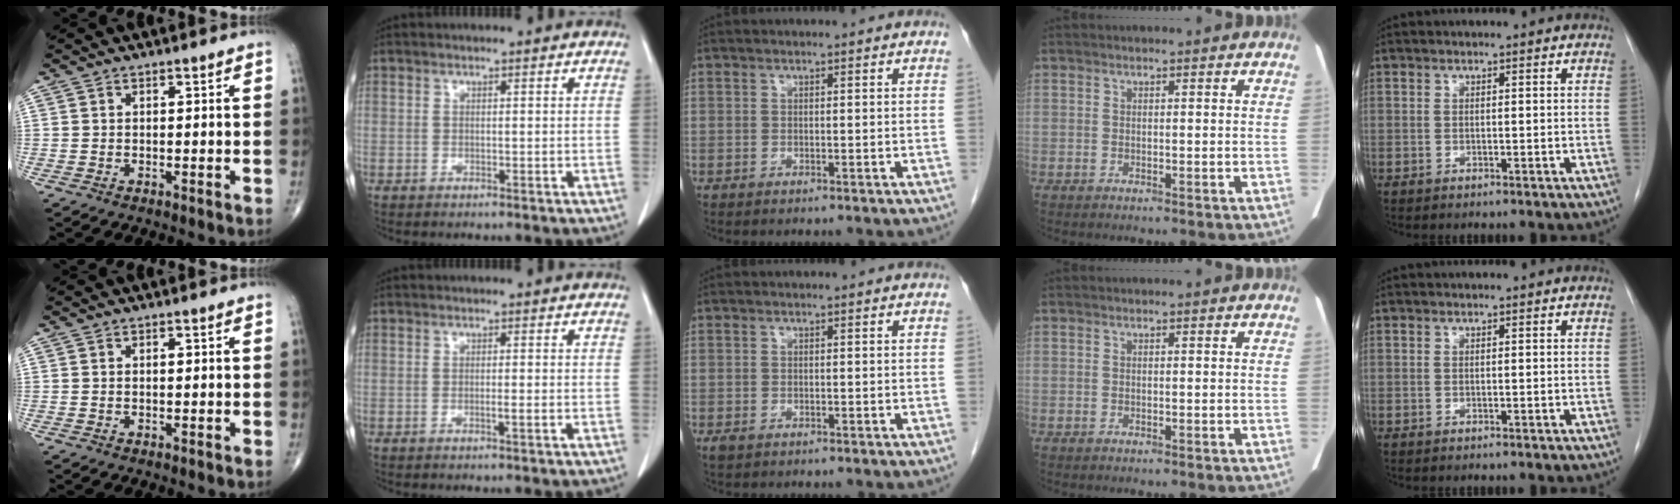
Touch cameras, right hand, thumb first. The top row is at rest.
{"thumb": {"total": 0.7, "force": [0.2, 0.3, 0.6], "torque": [-0.011, 0.001, 0.003]}, "index": {"total": 1.1, "force": [-0.4, -0.2, 1.0], "torque": [-0.020, -0.002, -0.005]}, "middle": {"total": 0.9, "force": [-0.4, 0.6, 0.5], "torque": [-0.012, 0.000, -0.004]}}